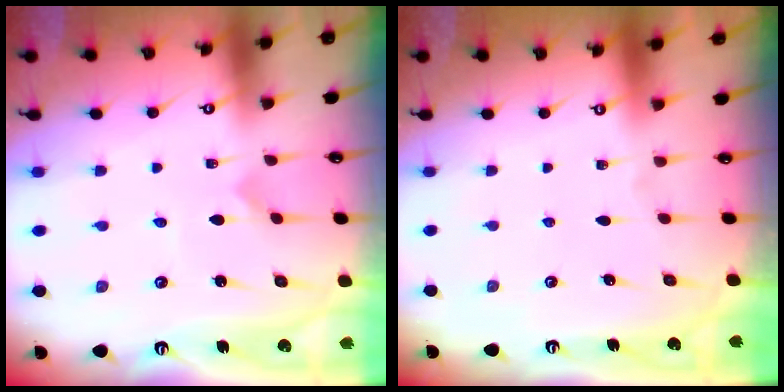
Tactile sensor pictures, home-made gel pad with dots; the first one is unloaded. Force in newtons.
{"total": 0.0}